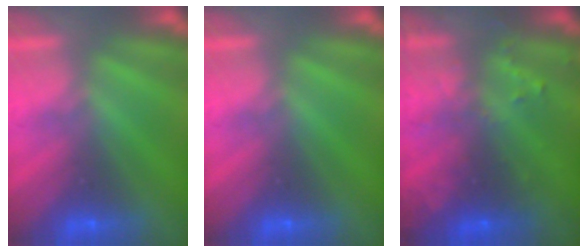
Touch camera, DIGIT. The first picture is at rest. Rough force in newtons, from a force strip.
{"total": 0.0}
{"total": 9.4}